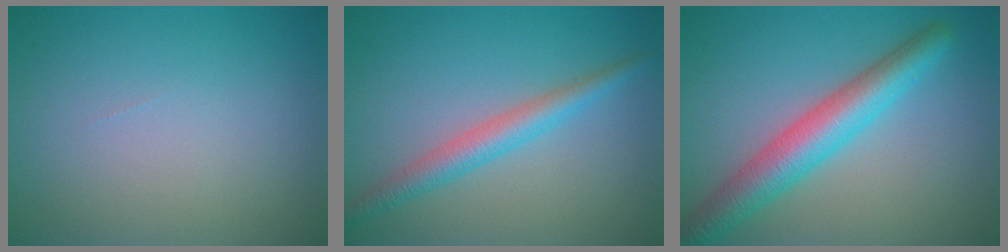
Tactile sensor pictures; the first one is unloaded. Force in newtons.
{"total": 3.0, "press": 3.0, "slide": 0.2}
{"total": 5.6, "press": 5.6, "slide": 0.1}